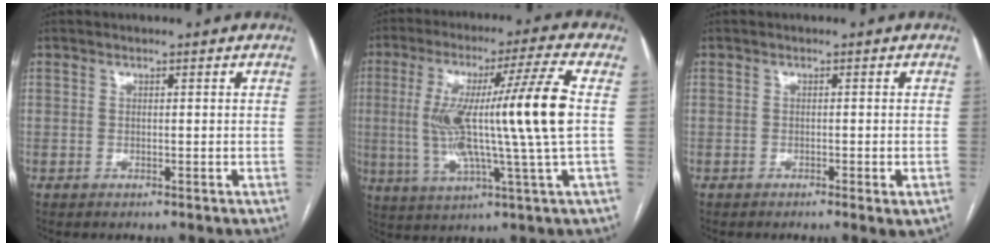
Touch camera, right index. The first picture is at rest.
{"total": 17.0, "force": [0.7, -1.3, 17.0], "torque": [-0.315, 0.009, 0.003]}
{"total": 2.1, "force": [-1.0, 0.3, 1.8], "torque": [-0.024, -0.005, -0.011]}